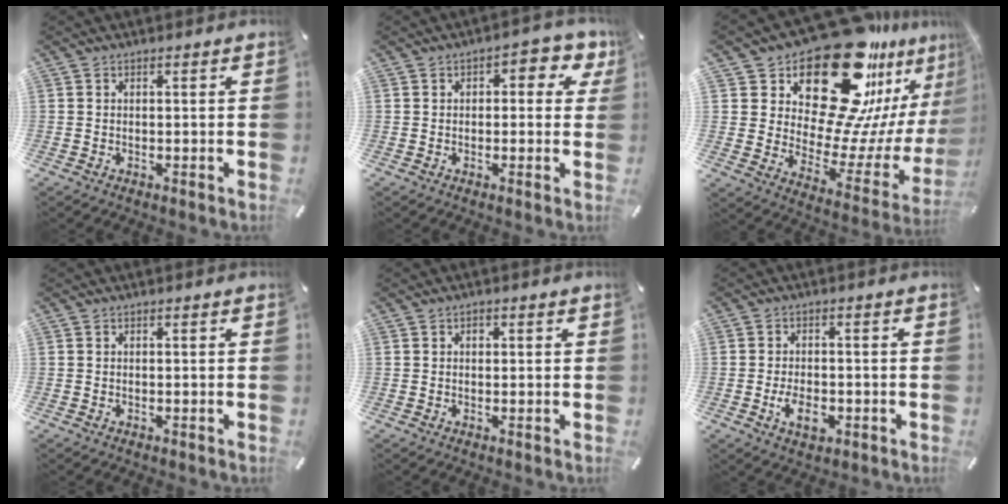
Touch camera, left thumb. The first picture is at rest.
{"total": 4.5, "force": [1.0, 3.0, 3.2], "torque": [-0.036, 0.002, 0.008]}
{"total": 31.1, "force": [20.5, 14.6, 18.2], "torque": [-0.256, -0.177, 0.368]}
{"total": 0.0}
{"total": 1.0, "force": [0.3, 0.8, 0.5], "torque": [-0.002, 0.001, 0.003]}
{"total": 5.4, "force": [-1.9, 3.4, 3.7], "torque": [-0.079, -0.003, -0.039]}